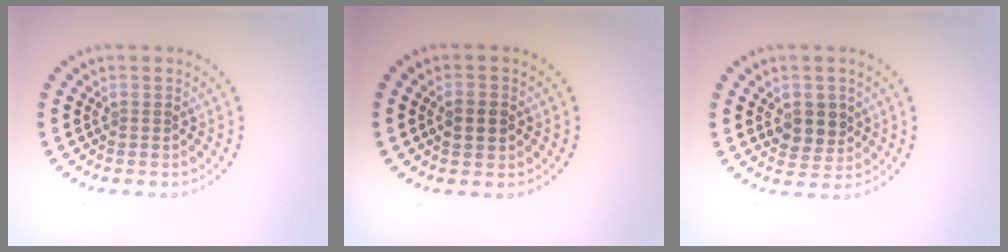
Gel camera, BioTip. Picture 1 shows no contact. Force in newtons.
{"total": 2.1, "press": 2.1, "slide": 0.0}
{"total": 2.8, "press": 2.6, "slide": 0.8}